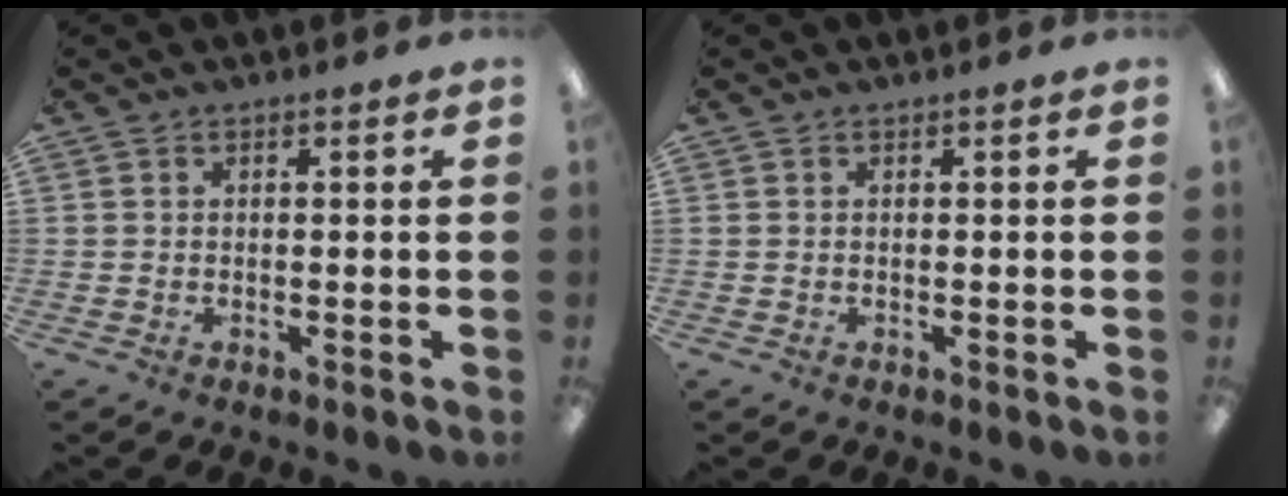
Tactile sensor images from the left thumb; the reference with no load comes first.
{"total": 0.0}